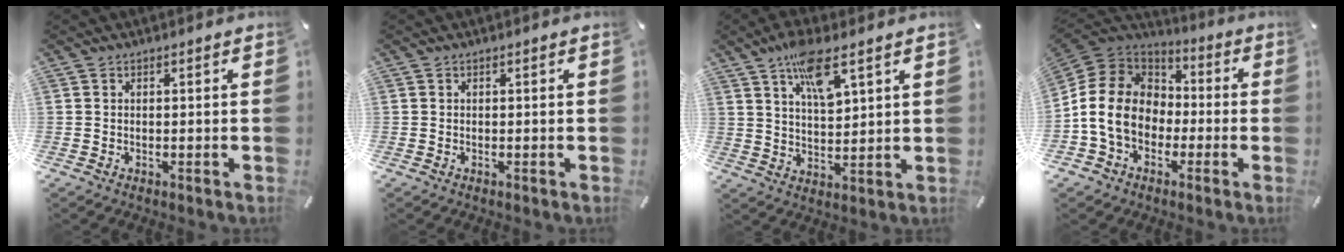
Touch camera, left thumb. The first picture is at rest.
{"total": 0.0}
{"total": 10.3, "force": [6.4, 3.7, 7.2], "torque": [-0.122, -0.023, 0.109]}
{"total": 14.4, "force": [-3.6, 12.0, 7.1], "torque": [-0.172, 0.032, -0.065]}